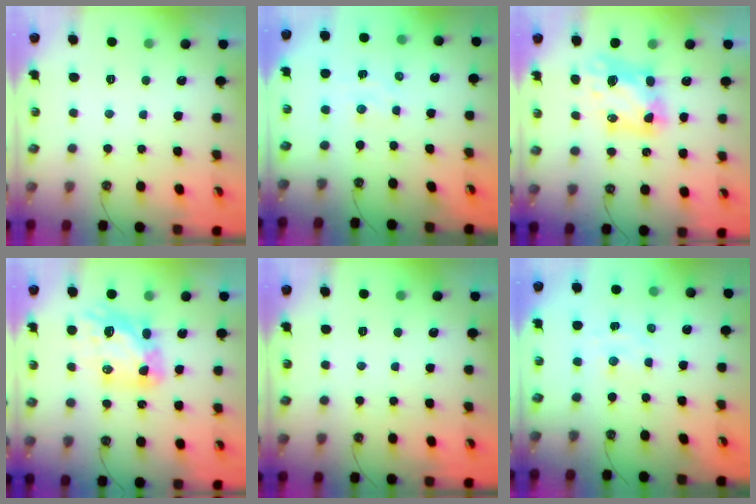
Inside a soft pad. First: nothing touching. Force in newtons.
{"total": 2.0, "press": 2.0, "slide": 0.4}
{"total": 8.2, "press": 8.2, "slide": 0.3}
{"total": 13.6, "press": 13.5, "slide": 1.2}
{"total": 0.0}
{"total": 2.3, "press": 2.3, "slide": 0.5}